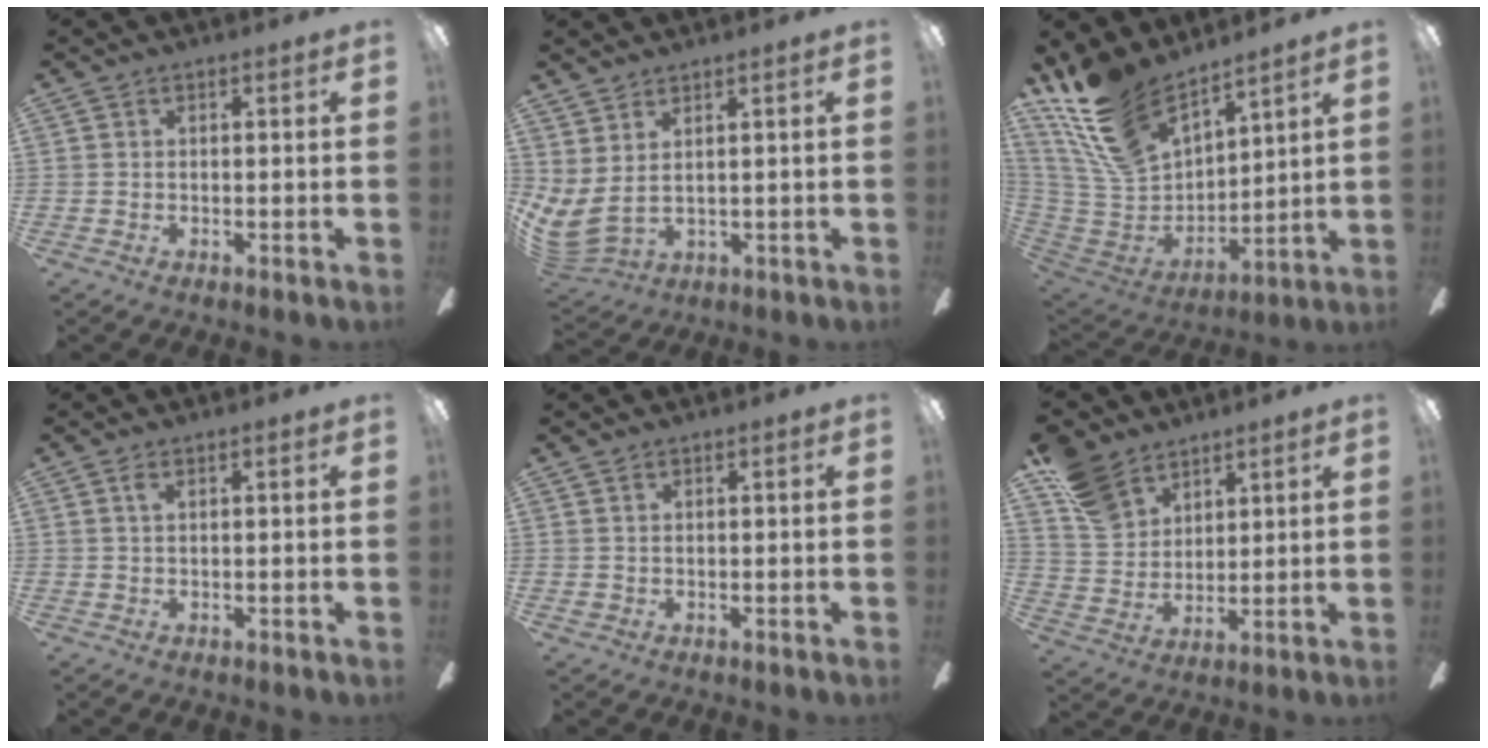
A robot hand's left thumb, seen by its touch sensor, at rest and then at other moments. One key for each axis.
{"total": 5.7, "fx": 2.8, "fy": 2.1, "fz": 4.5, "tx": -0.121, "ty": -0.034, "tz": 0.051}
{"total": 19.1, "fx": 14.1, "fy": 8.1, "fz": 10.0, "tx": -0.244, "ty": -0.081, "tz": 0.261}
{"total": 1.6, "fx": 0.6, "fy": 0.6, "fz": 1.3, "tx": -0.029, "ty": 0.005, "tz": 0.010}
{"total": 1.2, "fx": 0.6, "fy": 0.9, "fz": 0.3, "tx": -0.008, "ty": 0.004, "tz": 0.011}
{"total": 12.7, "fx": 8.8, "fy": 8.0, "fz": 4.4, "tx": -0.098, "ty": -0.033, "tz": 0.177}